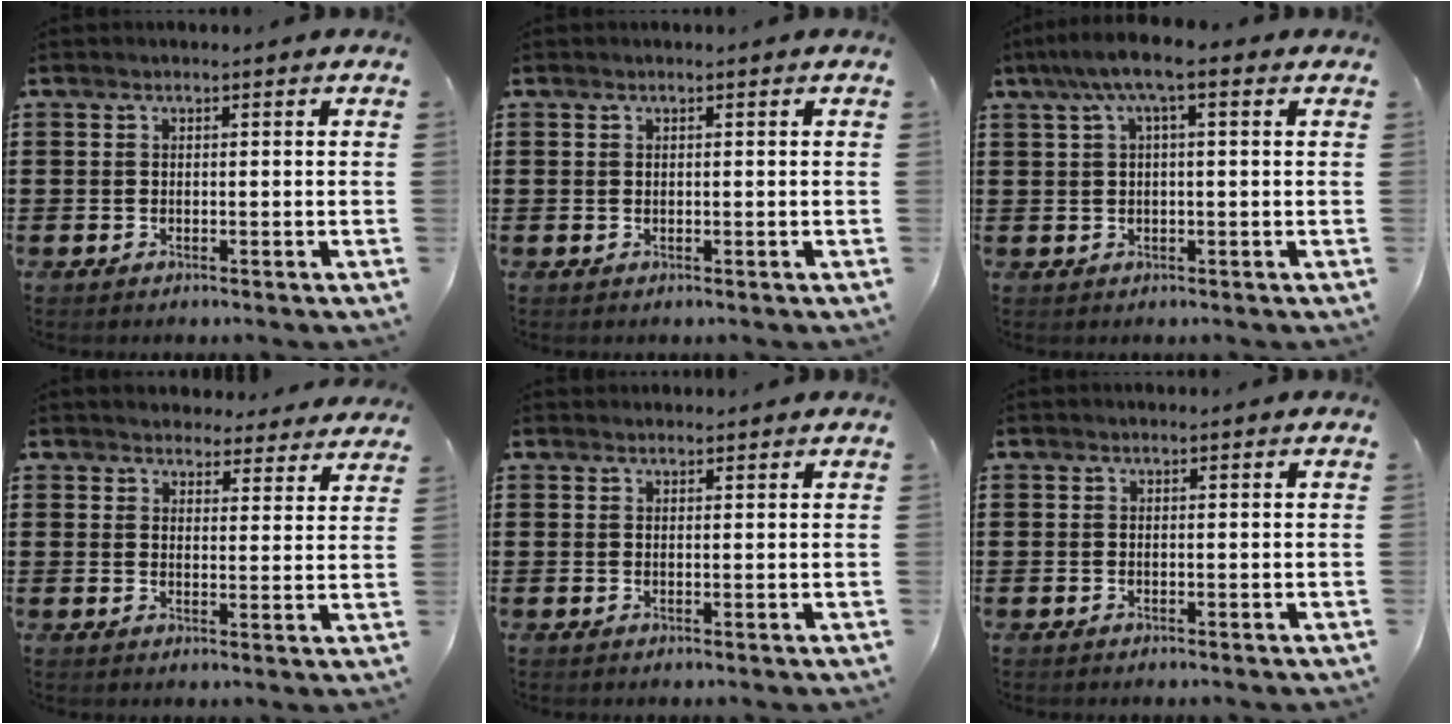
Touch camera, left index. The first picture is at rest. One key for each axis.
{"total": 0.0}
{"total": 4.9, "fx": 1.5, "fy": 0.8, "fz": 4.6, "tx": -0.097, "ty": 0.004, "tz": 0.021}
{"total": 3.8, "fx": 3.7, "fy": 0.7, "fz": 0.1, "tx": -0.008, "ty": -0.016, "tz": 0.067}
{"total": 0.9, "fx": 0.9, "fy": 0.2, "fz": 0.1, "tx": -0.003, "ty": 0.001, "tz": 0.018}
{"total": 0.0}